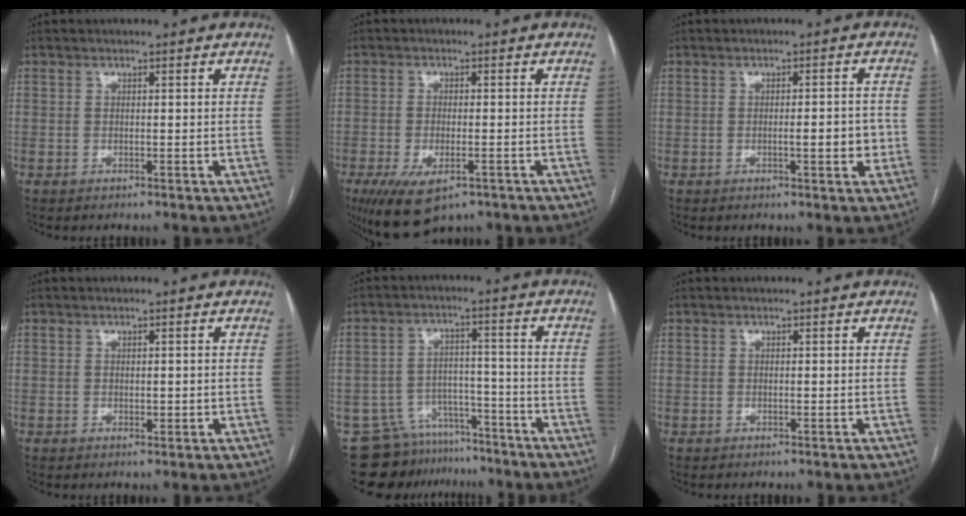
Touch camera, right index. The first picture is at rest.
{"total": 8.0, "force": [-4.4, 3.3, 5.8], "torque": [-0.100, -0.016, -0.067]}
{"total": 3.8, "force": [-0.6, 1.0, 3.7], "torque": [-0.052, 0.002, -0.004]}
{"total": 1.2, "force": [0.1, 0.8, 0.9], "torque": [-0.012, 0.000, 0.004]}
{"total": 10.9, "force": [-9.2, 5.8, 0.5], "torque": [-0.005, 0.036, -0.136]}
{"total": 0.0}